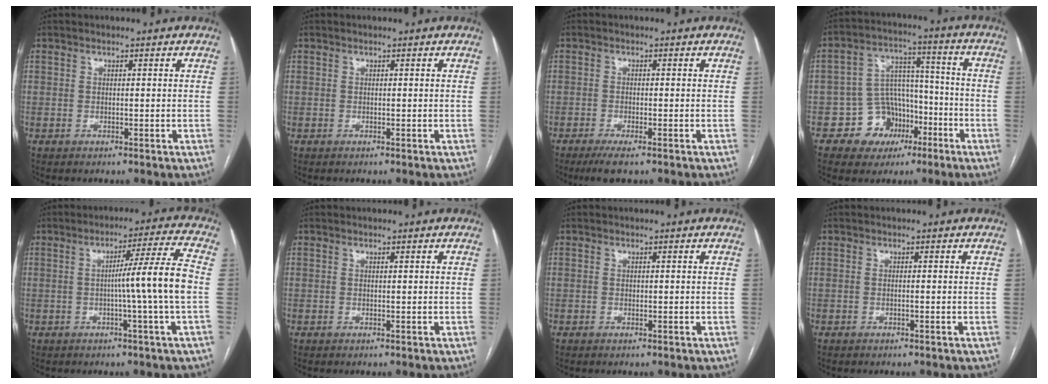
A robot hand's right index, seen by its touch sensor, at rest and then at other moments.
{"total": 0.0}
{"total": 3.7, "force": [-2.5, 0.6, 2.6], "torque": [-0.046, -0.009, -0.043]}
{"total": 9.6, "force": [-4.5, 8.1, 2.5], "torque": [-0.025, 0.036, -0.062]}
{"total": 9.0, "force": [-0.9, -2.3, 8.7], "torque": [-0.131, 0.006, -0.011]}
{"total": 0.0}
{"total": 0.0}
{"total": 0.0}